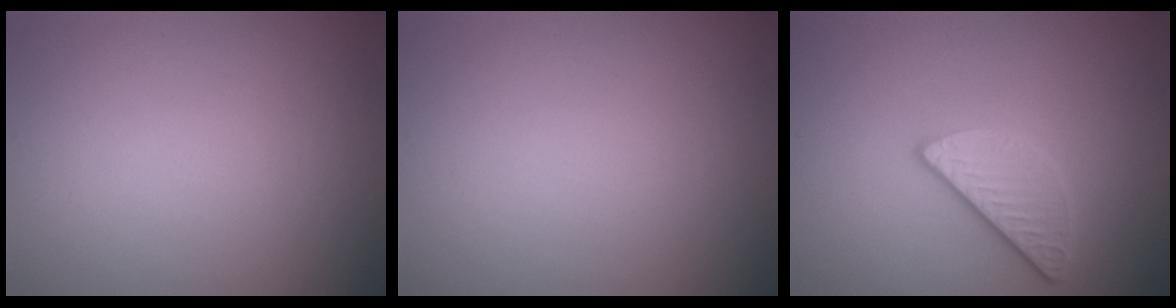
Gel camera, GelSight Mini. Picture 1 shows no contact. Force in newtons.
{"total": 0.0}
{"total": 2.9, "press": 2.3, "slide": 1.7}